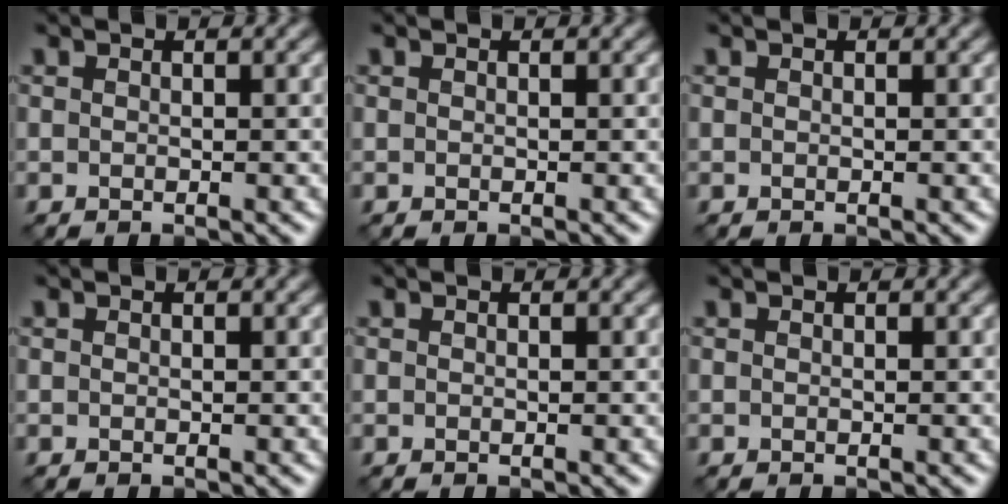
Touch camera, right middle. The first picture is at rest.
{"total": 0.0}
{"total": 0.0}
{"total": 0.0}
{"total": 0.0}
{"total": 0.0}